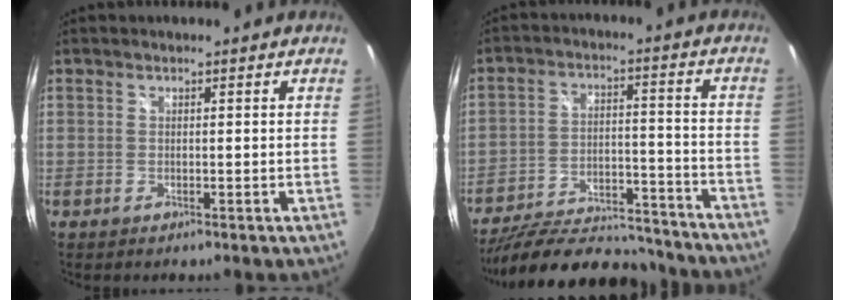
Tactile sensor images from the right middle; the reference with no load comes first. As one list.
[{"total": 24.5, "force": [-21.3, 7.2, 9.6], "torque": [-0.175, -0.001, -0.287]}]